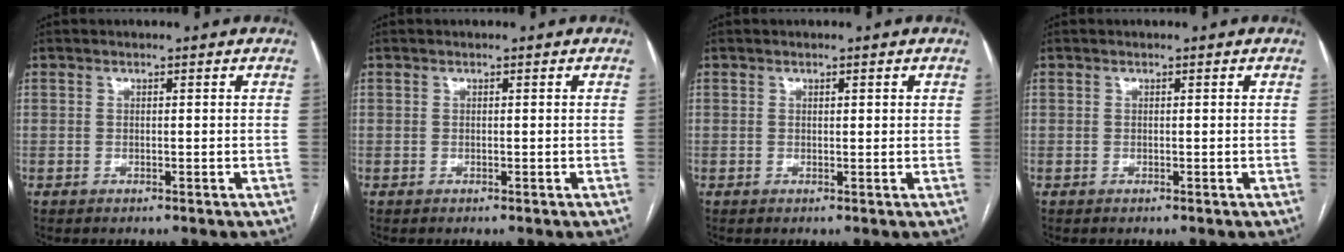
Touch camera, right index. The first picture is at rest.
{"total": 0.0}
{"total": 0.7, "force": [0.4, 0.1, 0.6], "torque": [-0.009, 0.001, 0.004]}
{"total": 0.0}